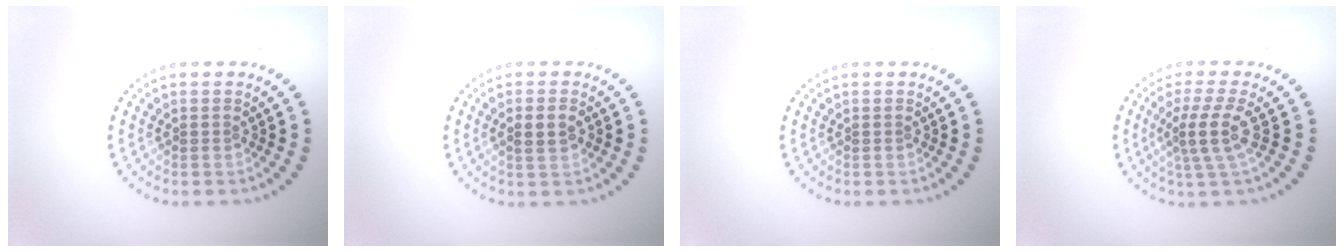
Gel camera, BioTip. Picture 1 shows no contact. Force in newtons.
{"total": 1.8, "press": 1.8, "slide": 0.3}
{"total": 0.0}
{"total": 3.2, "press": 2.4, "slide": 2.1}